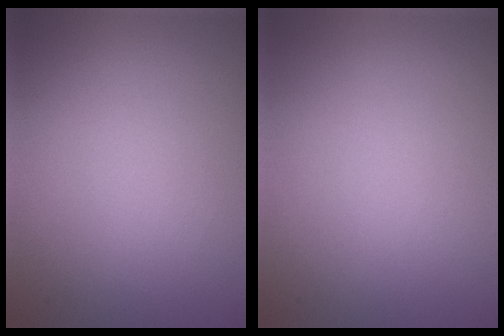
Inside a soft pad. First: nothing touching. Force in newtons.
{"total": 0.0}